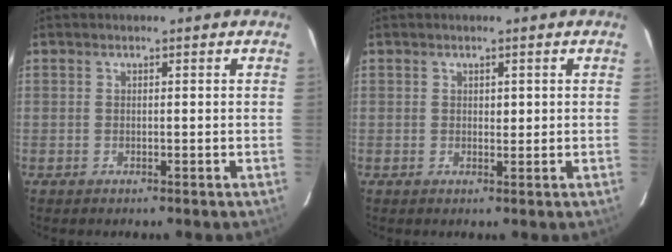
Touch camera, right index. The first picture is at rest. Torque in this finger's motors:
{"motor_torque": [-0.15, 0.18, 0.05, 0.00]}